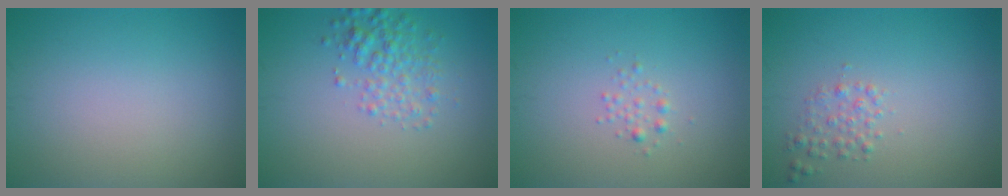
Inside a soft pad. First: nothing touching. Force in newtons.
{"total": 2.9, "press": 2.9, "slide": 0.0}
{"total": 0.9, "press": 0.9, "slide": 0.0}
{"total": 1.5, "press": 1.5, "slide": 0.0}